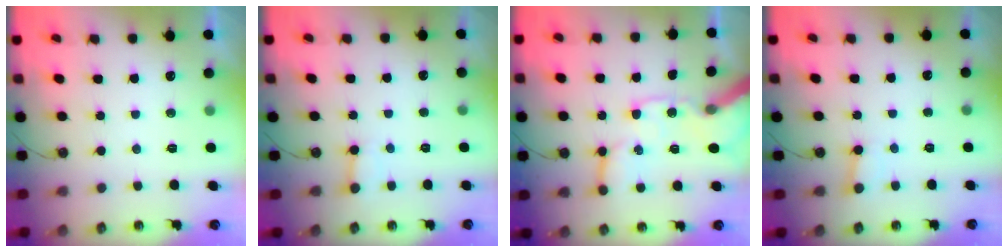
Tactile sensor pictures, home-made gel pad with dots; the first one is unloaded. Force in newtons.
{"total": 2.5, "press": 2.4, "slide": 0.4}
{"total": 16.2, "press": 16.0, "slide": 2.4}
{"total": 2.5, "press": 2.5, "slide": 0.2}